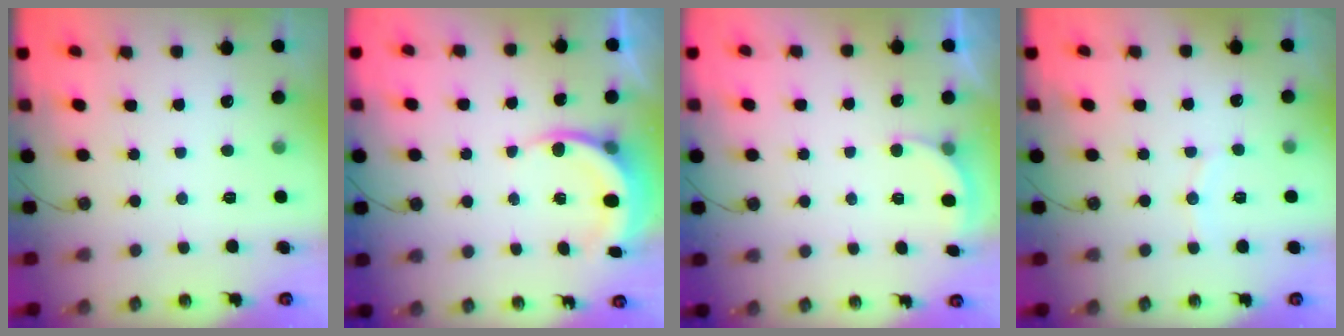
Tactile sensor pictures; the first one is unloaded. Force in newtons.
{"total": 5.7, "press": 5.6, "slide": 0.9}
{"total": 2.8, "press": 2.6, "slide": 1.0}
{"total": 4.9, "press": 4.8, "slide": 0.9}